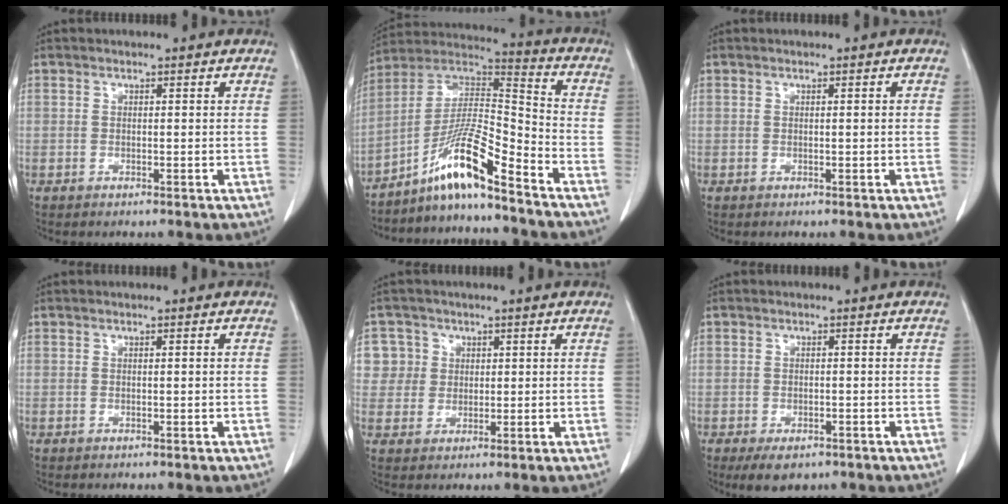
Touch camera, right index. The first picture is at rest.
{"total": 12.0, "force": [-8.5, 0.3, 8.4], "torque": [-0.156, 0.016, -0.158]}
{"total": 0.8, "force": [0.0, 0.1, 0.8], "torque": [-0.012, 0.001, 0.003]}
{"total": 0.5, "force": [0.0, 0.0, 0.5], "torque": [-0.007, 0.000, 0.003]}
{"total": 4.9, "force": [1.4, 4.7, -0.1], "torque": [0.017, 0.010, 0.029]}
{"total": 4.2, "force": [-2.7, 2.4, 2.1], "torque": [-0.029, -0.004, -0.034]}